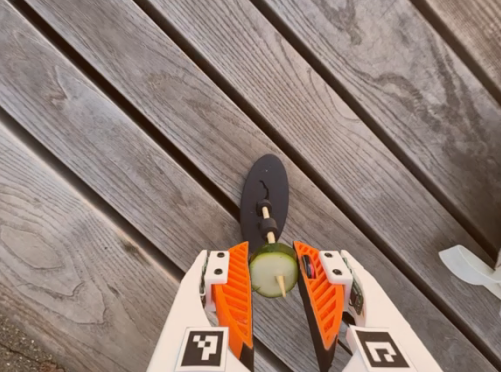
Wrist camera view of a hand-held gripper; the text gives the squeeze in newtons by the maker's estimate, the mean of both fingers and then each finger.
{"total": 8.9, "left": 9.9, "right": 8.0}